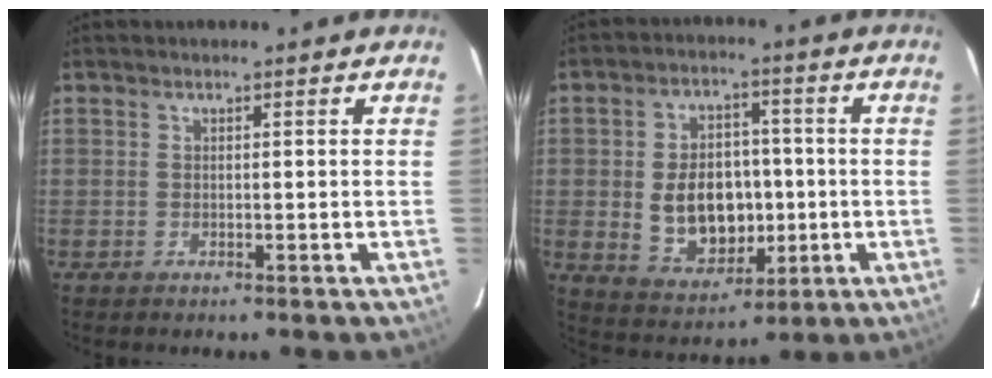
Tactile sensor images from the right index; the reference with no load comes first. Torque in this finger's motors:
{"motor_torque": [0.48, -0.12, 0.48, 0.08]}